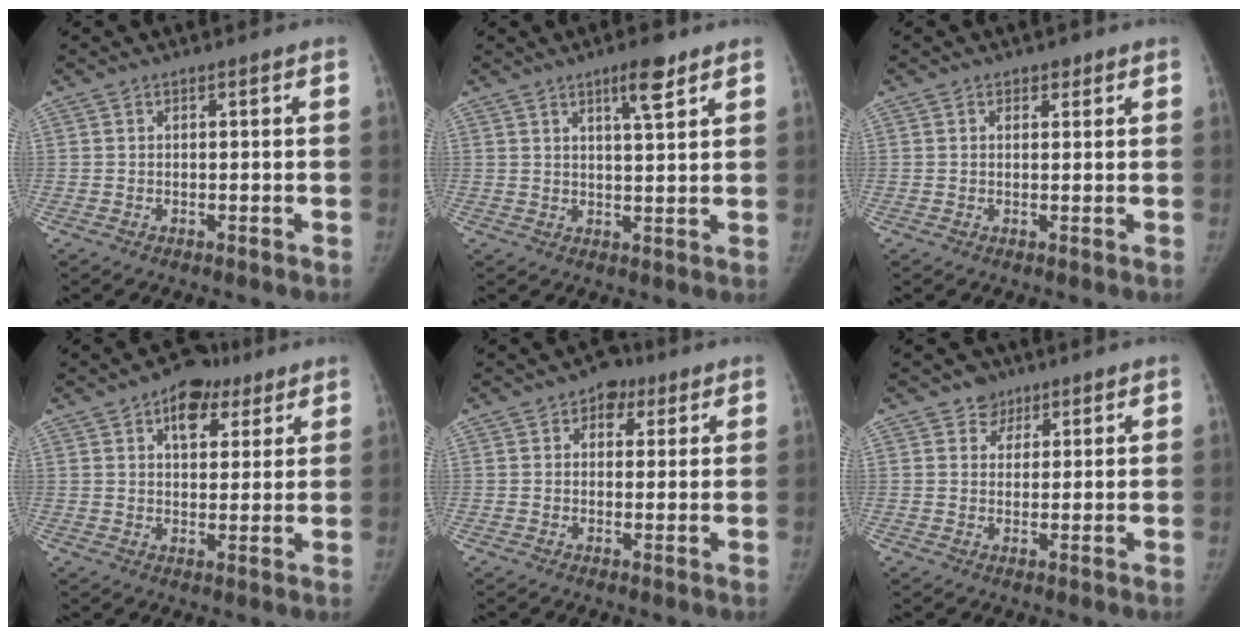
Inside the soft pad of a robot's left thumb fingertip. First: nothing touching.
{"total": 5.7, "force": [3.6, 1.0, 4.3], "torque": [-0.061, -0.021, 0.056]}
{"total": 1.7, "force": [1.0, 1.2, 0.7], "torque": [0.003, -0.004, 0.011]}
{"total": 9.3, "force": [5.0, 5.8, 5.2], "torque": [-0.041, -0.011, 0.069]}
{"total": 5.2, "force": [2.6, 3.8, 2.4], "torque": [0.002, -0.004, 0.030]}
{"total": 3.7, "force": [2.3, 2.9, 0.3], "torque": [0.021, -0.010, 0.029]}